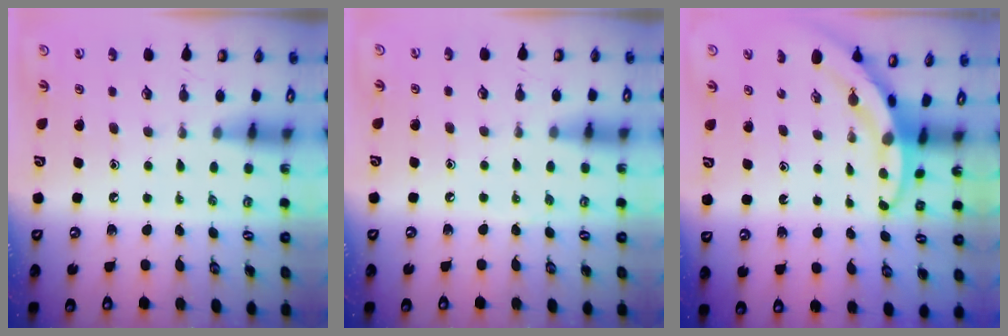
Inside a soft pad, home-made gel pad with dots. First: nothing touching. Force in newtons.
{"total": 4.1, "press": 4.0, "slide": 0.5}
{"total": 2.8, "press": 2.8, "slide": 0.3}